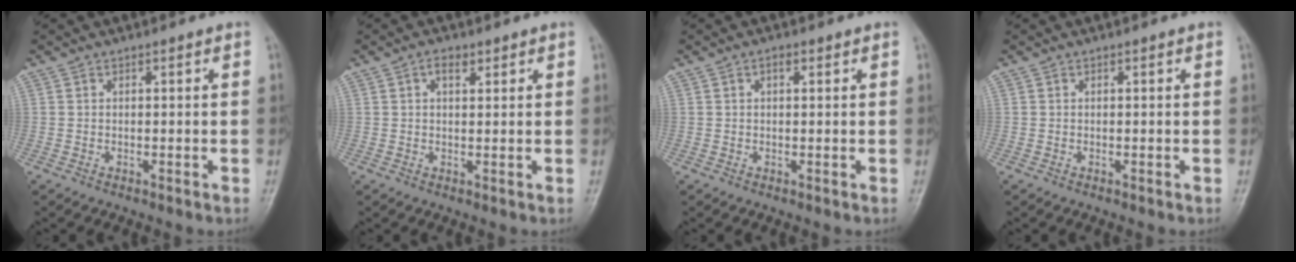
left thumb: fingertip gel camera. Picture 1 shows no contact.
{"total": 2.5, "force": [1.3, 1.3, 1.7], "torque": [-0.022, -0.003, 0.019]}
{"total": 1.3, "force": [0.6, 0.7, 1.0], "torque": [-0.014, 0.002, 0.007]}
{"total": 0.0}